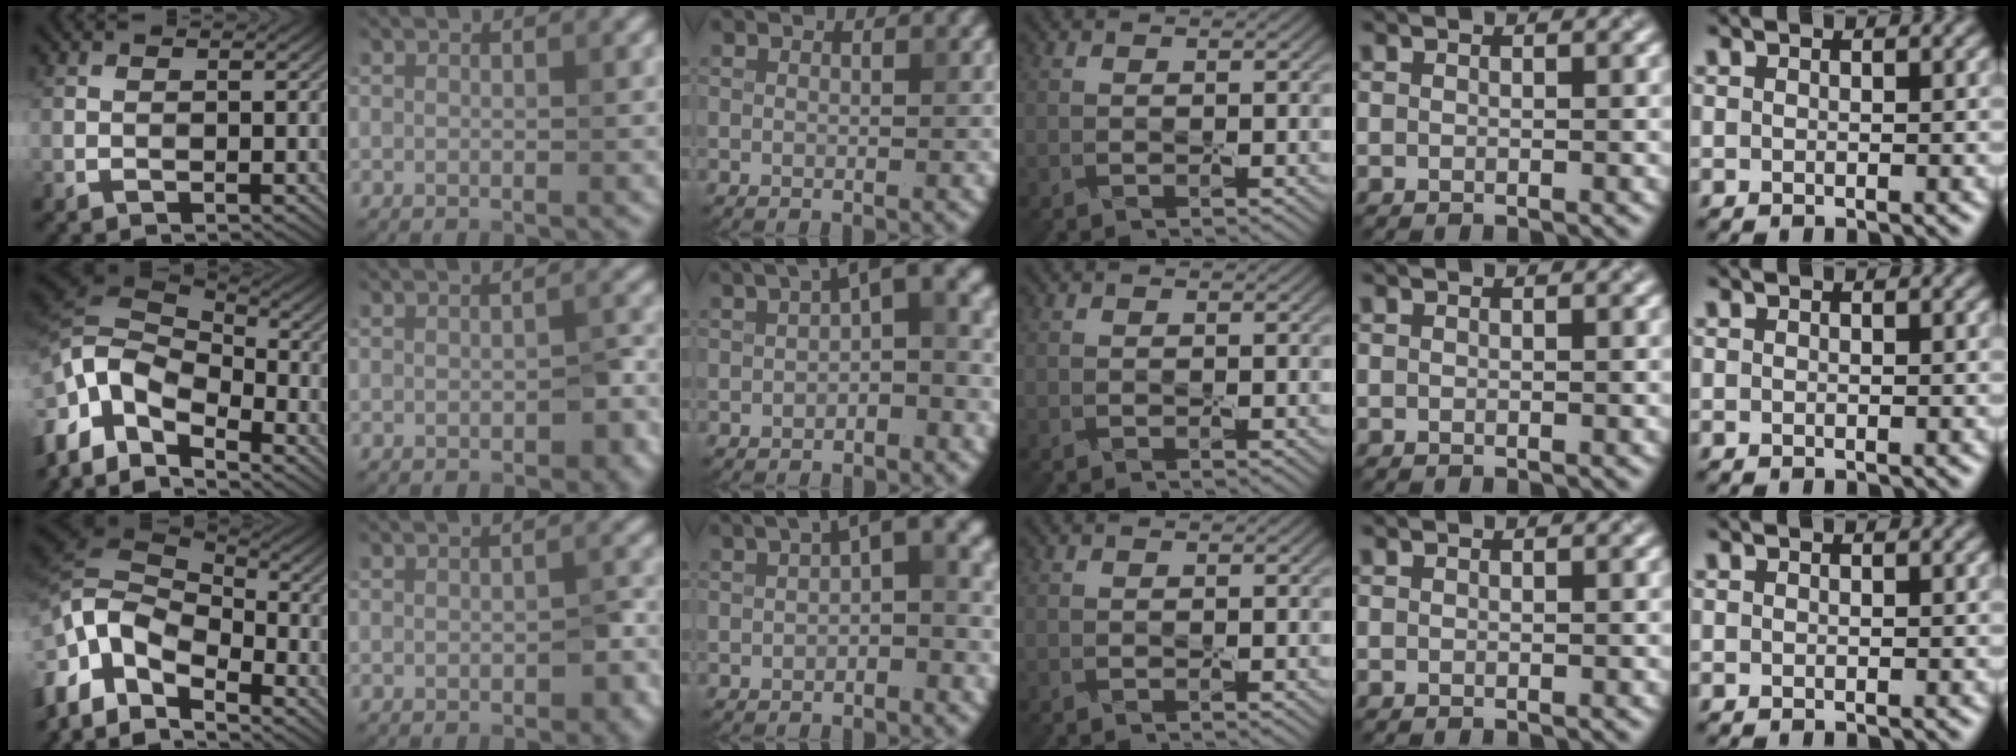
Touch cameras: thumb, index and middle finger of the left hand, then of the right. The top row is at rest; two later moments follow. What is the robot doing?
{"motion": "peel", "object": "velcro strap"}